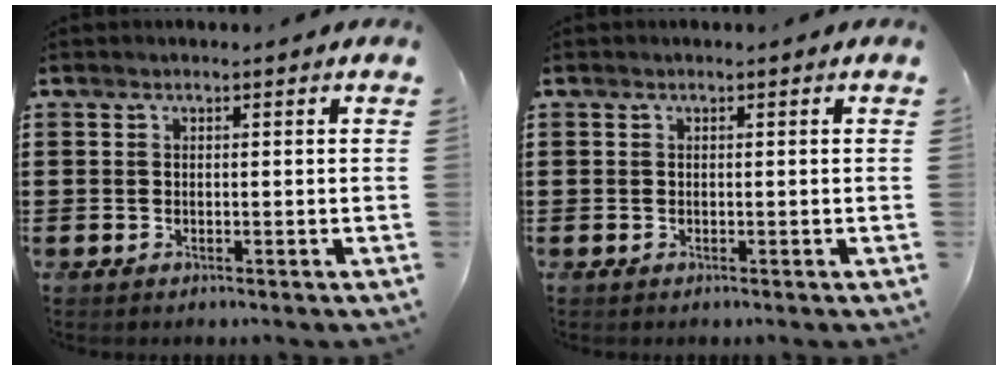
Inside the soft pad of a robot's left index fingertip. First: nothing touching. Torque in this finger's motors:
{"motor_torque": [0.00, 0.00, -0.01, 0.01]}